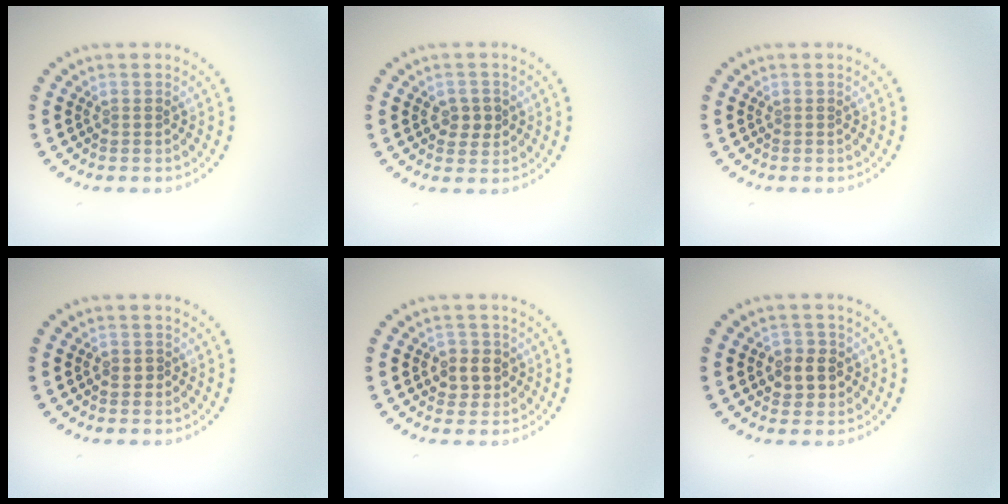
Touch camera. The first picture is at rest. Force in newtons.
{"total": 2.1, "press": 2.1, "slide": 0.5}
{"total": 0.0}
{"total": 0.6, "press": 0.5, "slide": 0.3}
{"total": 2.5, "press": 2.3, "slide": 0.9}
{"total": 2.8, "press": 2.7, "slide": 0.8}